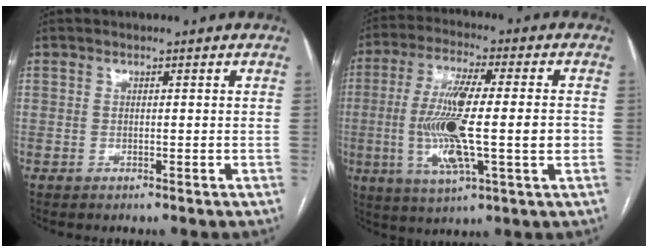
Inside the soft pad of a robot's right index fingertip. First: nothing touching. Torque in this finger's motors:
{"motor_torque": [0.78, -0.18, 0.61, 0.21]}